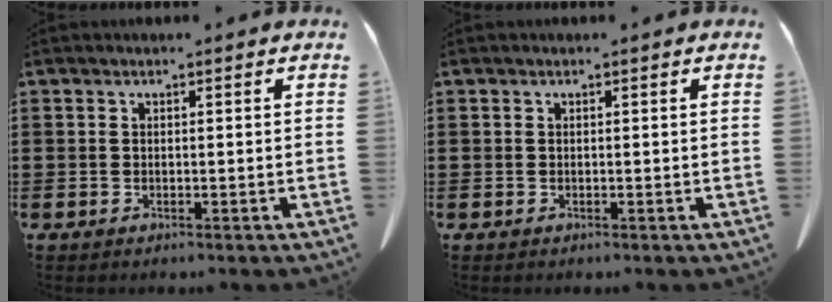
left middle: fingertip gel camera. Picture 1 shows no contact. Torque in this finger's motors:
{"motor_torque": [0.00, 0.00, 0.01, -0.01]}